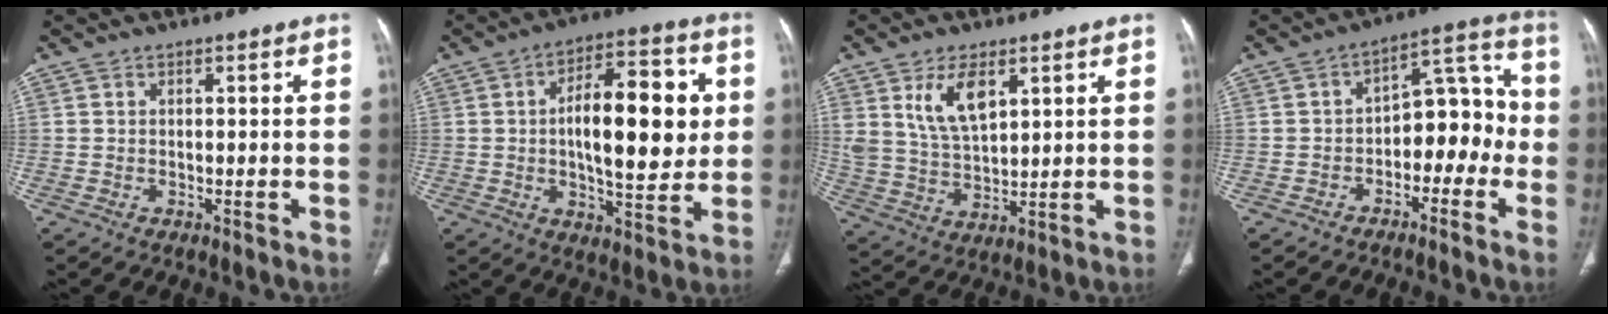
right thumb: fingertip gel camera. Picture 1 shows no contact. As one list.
[{"total": 17.8, "force": [2.0, 7.5, 16.0], "torque": [-0.214, 0.008, 0.027]}, {"total": 9.5, "force": [4.5, 4.7, 6.9], "torque": [-0.118, -0.023, 0.097]}, {"total": 11.1, "force": [-3.2, 6.9, 8.0], "torque": [-0.068, 0.055, -0.055]}]